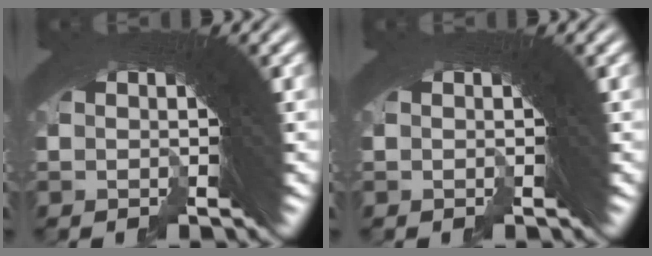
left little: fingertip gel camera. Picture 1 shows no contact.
{"total": 0.0}